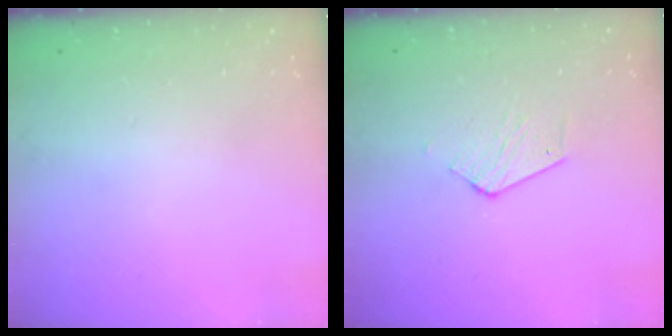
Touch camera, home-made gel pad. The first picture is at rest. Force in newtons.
{"total": 3.7, "press": 3.7, "slide": 0.2}